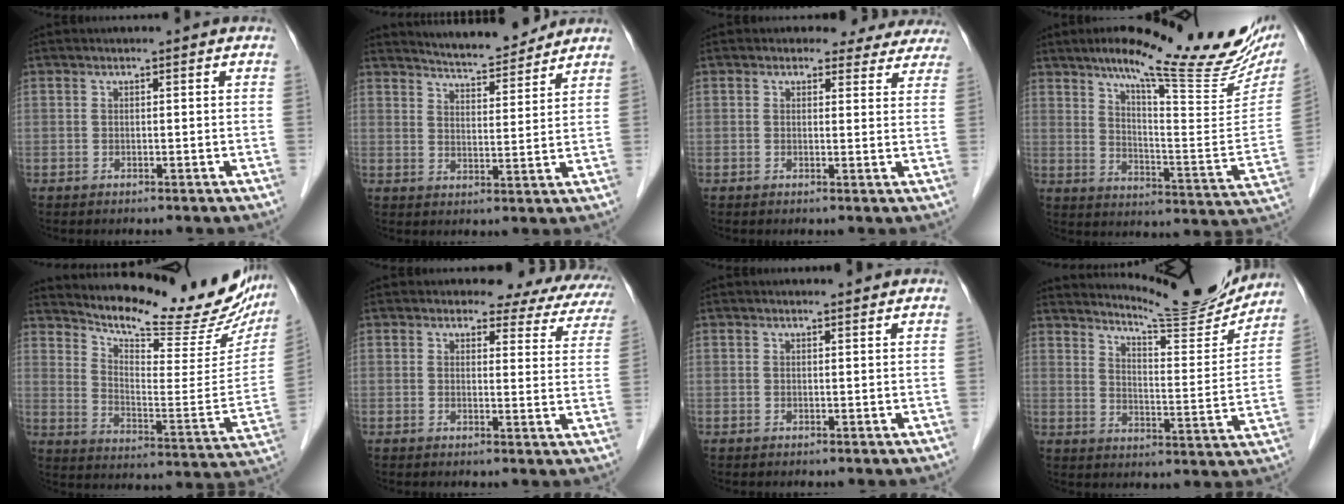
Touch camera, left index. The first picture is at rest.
{"total": 8.7, "force": [8.4, 0.8, 2.2], "torque": [-0.043, 0.001, 0.127]}
{"total": 7.2, "force": [6.5, 3.2, 0.2], "torque": [0.034, -0.001, 0.044]}
{"total": 23.6, "force": [17.4, 4.0, 15.5], "torque": [-0.215, -0.011, 0.227]}
{"total": 22.3, "force": [19.8, 4.8, 9.0], "torque": [-0.138, -0.057, 0.260]}
{"total": 10.1, "force": [8.7, 4.3, 2.6], "torque": [0.000, -0.013, 0.063]}
{"total": 0.8, "force": [0.8, 0.0, 0.1], "torque": [-0.008, 0.000, 0.011]}
{"total": 14.7, "force": [14.2, 0.3, 3.6], "torque": [-0.059, -0.050, 0.190]}